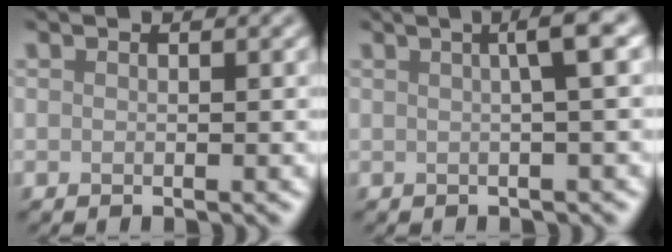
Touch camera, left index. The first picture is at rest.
{"total": 3.6, "force": [0.8, 0.8, 3.5], "torque": [-0.041, 0.016, 0.009]}